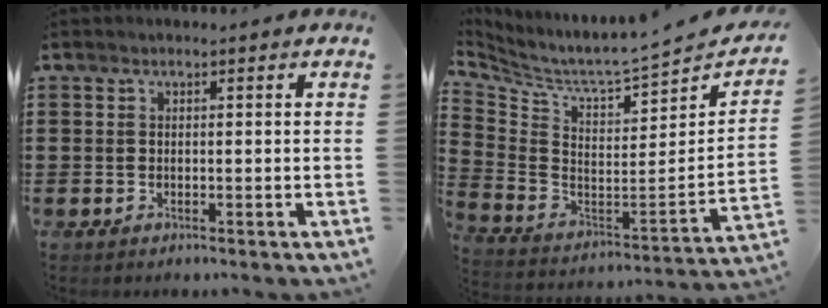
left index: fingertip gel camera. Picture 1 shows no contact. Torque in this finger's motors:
{"motor_torque": [0.27, 0.26, 0.10, 0.02]}